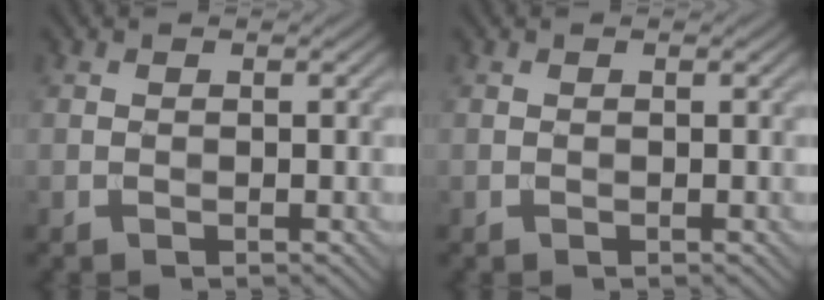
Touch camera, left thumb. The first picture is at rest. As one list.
[{"total": 0.0}]